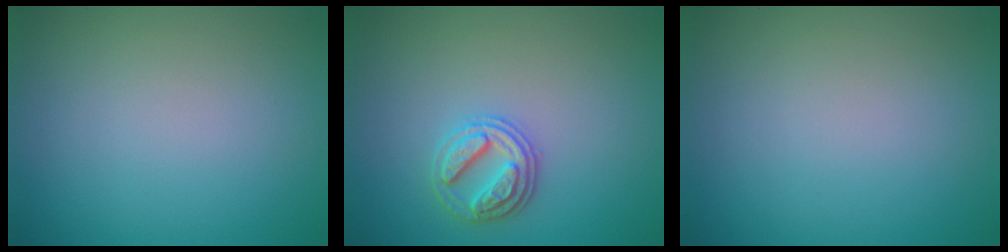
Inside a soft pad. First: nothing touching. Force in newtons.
{"total": 2.9, "press": 2.8, "slide": 0.7}
{"total": 0.0}